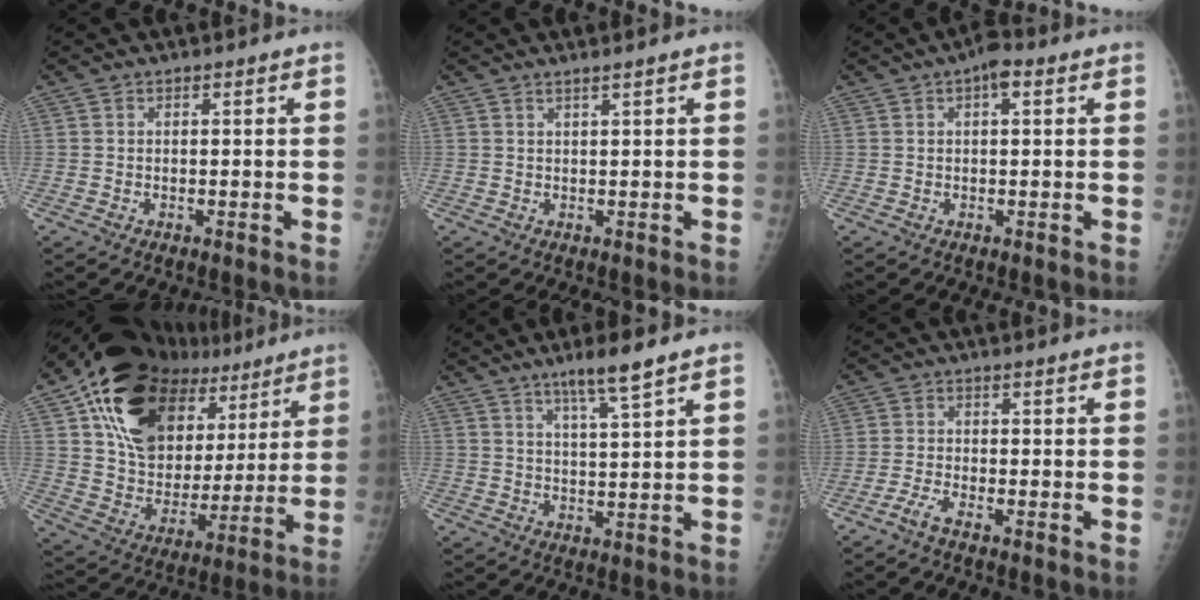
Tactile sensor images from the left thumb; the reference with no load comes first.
{"total": 0.8, "force": [0.8, 0.0, 0.3], "torque": [-0.004, -0.006, 0.014]}
{"total": 3.4, "force": [1.3, 1.6, 2.7], "torque": [-0.031, 0.006, 0.011]}
{"total": 26.2, "force": [14.2, 16.0, 15.1], "torque": [-0.202, -0.018, 0.247]}
{"total": 6.2, "force": [4.4, 0.1, 4.4], "torque": [-0.079, -0.027, 0.080]}
{"total": 2.6, "force": [-2.0, 0.2, 1.6], "torque": [-0.047, 0.002, -0.048]}